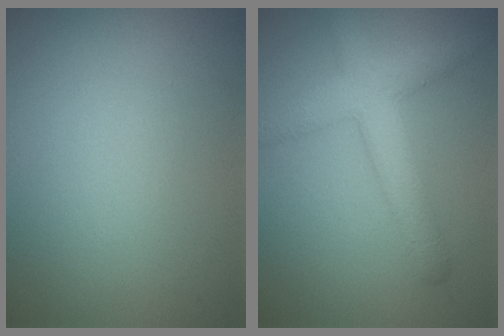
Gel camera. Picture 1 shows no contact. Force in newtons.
{"total": 4.9, "press": 4.9, "slide": 0.2}